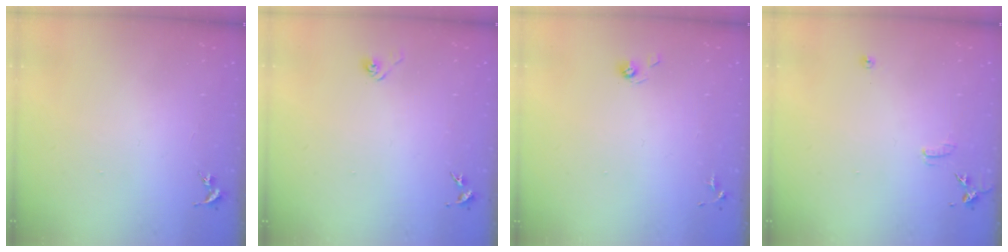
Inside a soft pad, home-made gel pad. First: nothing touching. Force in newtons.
{"total": 2.9, "press": 2.8, "slide": 0.8}
{"total": 3.9, "press": 3.5, "slide": 1.7}
{"total": 7.0, "press": 7.0, "slide": 0.6}